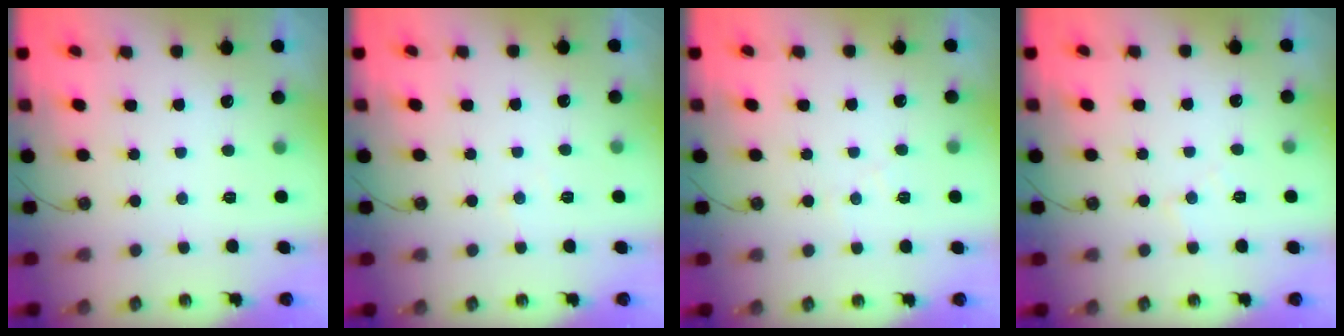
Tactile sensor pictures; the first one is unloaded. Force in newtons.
{"total": 4.1, "press": 4.1, "slide": 0.6}
{"total": 5.5, "press": 5.4, "slide": 0.8}
{"total": 4.9, "press": 4.8, "slide": 0.8}